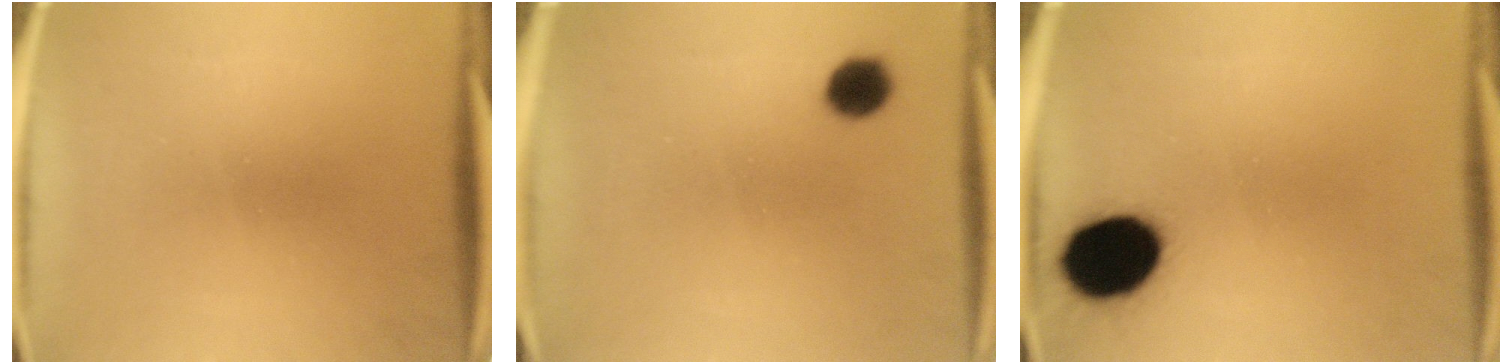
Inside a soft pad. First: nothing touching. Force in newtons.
{"total": 4.7}
{"total": 15.2}